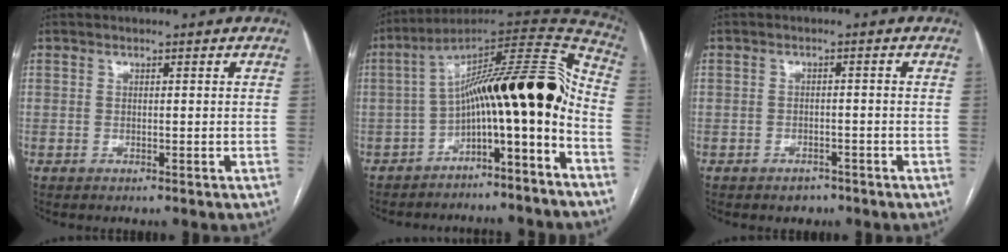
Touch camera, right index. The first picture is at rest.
{"total": 20.3, "force": [-5.4, 3.5, 19.3], "torque": [-0.272, 0.067, -0.075]}
{"total": 2.4, "force": [-1.7, 1.6, 0.6], "torque": [-0.011, 0.005, -0.020]}